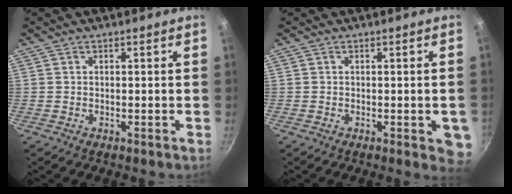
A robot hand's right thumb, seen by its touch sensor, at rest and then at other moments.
{"total": 4.7, "force": [-1.3, 1.8, 4.1], "torque": [-0.029, 0.000, -0.016]}